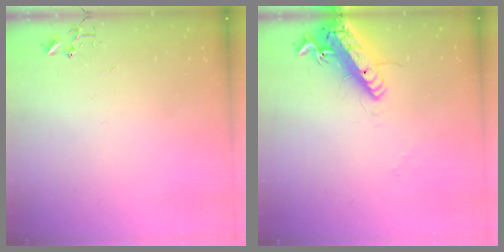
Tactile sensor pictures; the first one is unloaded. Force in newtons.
{"total": 17.2, "press": 16.8, "slide": 3.6}